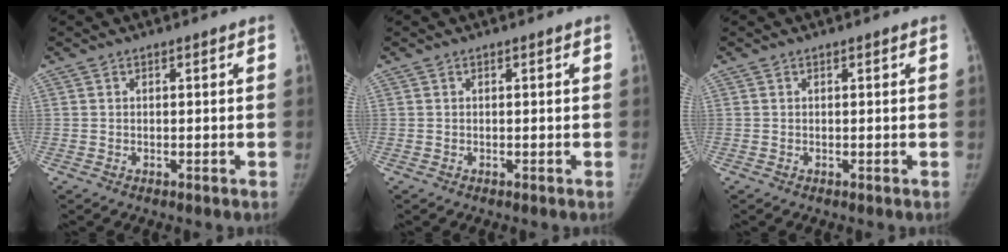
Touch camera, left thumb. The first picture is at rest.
{"total": 0.0}
{"total": 0.0}